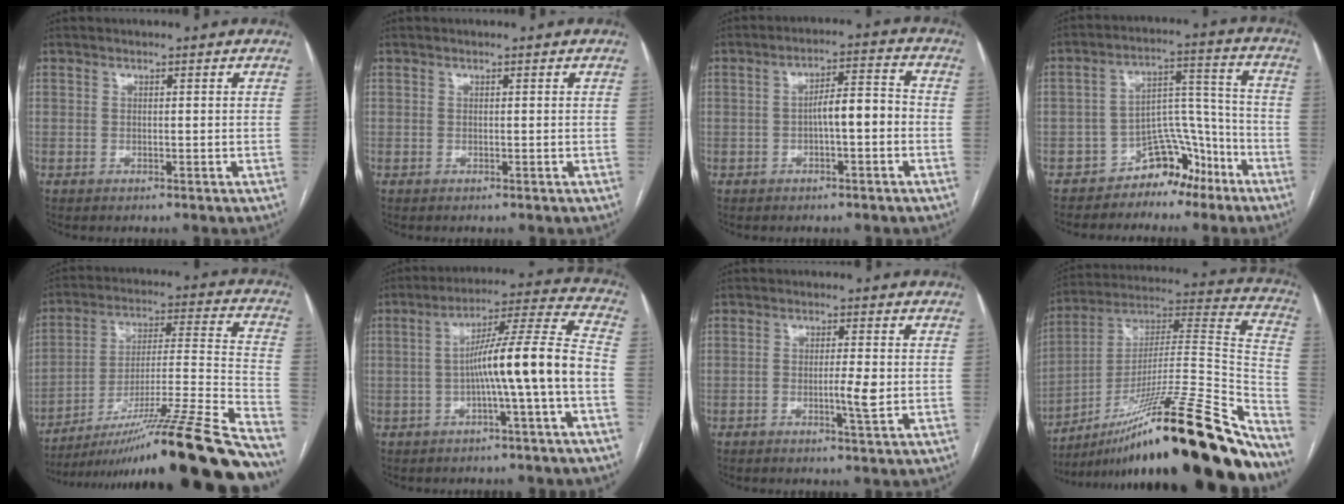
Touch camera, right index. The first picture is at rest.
{"total": 0.0}
{"total": 5.8, "force": [-1.2, 1.3, 5.6], "torque": [-0.088, 0.025, -0.018]}
{"total": 8.1, "force": [-6.0, 4.8, 2.7], "torque": [-0.033, 0.056, -0.094]}
{"total": 31.0, "force": [-24.7, -0.4, 18.7], "torque": [-0.209, -0.024, -0.381]}
{"total": 12.6, "force": [-2.9, -1.0, 12.3], "torque": [-0.192, 0.029, -0.049]}
{"total": 3.4, "force": [-0.7, 0.2, 3.3], "torque": [-0.055, -0.002, -0.012]}
{"total": 36.2, "force": [-25.6, 2.3, 25.4], "torque": [-0.306, -0.002, -0.403]}